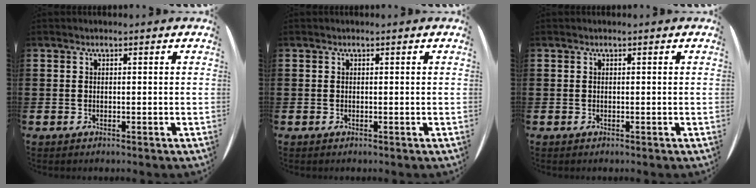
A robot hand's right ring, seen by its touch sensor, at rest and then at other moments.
{"total": 0.0}
{"total": 0.0}